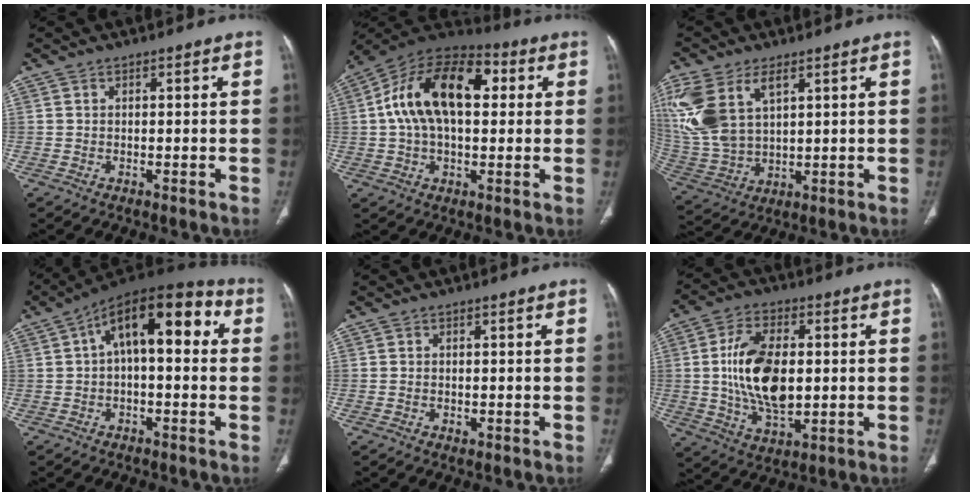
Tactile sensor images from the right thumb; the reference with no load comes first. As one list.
[{"total": 19.2, "force": [3.4, 11.0, 15.4], "torque": [-0.254, 0.032, 0.048]}, {"total": 16.6, "force": [6.8, 9.4, 11.9], "torque": [-0.277, -0.014, 0.146]}, {"total": 16.1, "force": [3.2, 7.3, 13.9], "torque": [-0.182, 0.046, 0.040]}, {"total": 1.0, "force": [-0.3, 0.8, 0.6], "torque": [-0.012, 0.003, -0.002]}, {"total": 15.4, "force": [0.6, 8.4, 12.9], "torque": [-0.231, -0.004, 0.016]}]